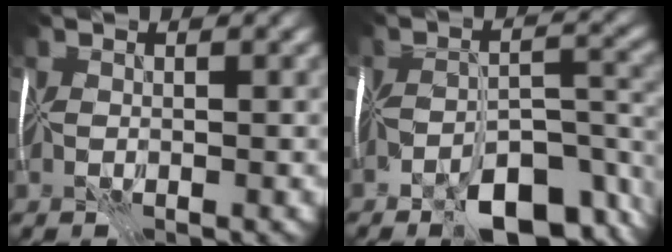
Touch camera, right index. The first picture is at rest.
{"total": 8.7, "force": [-5.9, 3.3, 5.5], "torque": [-0.073, -0.011, -0.096]}